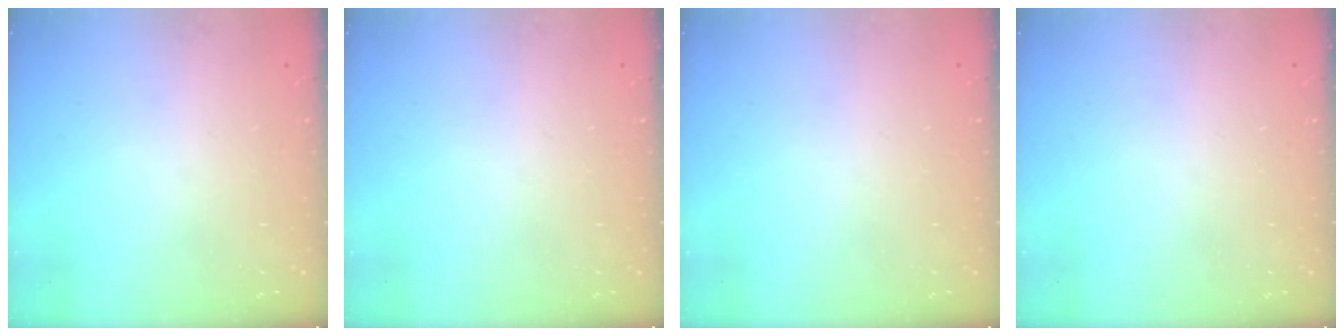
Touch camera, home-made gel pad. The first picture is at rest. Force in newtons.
{"total": 0.0}
{"total": 0.0}
{"total": 0.0}